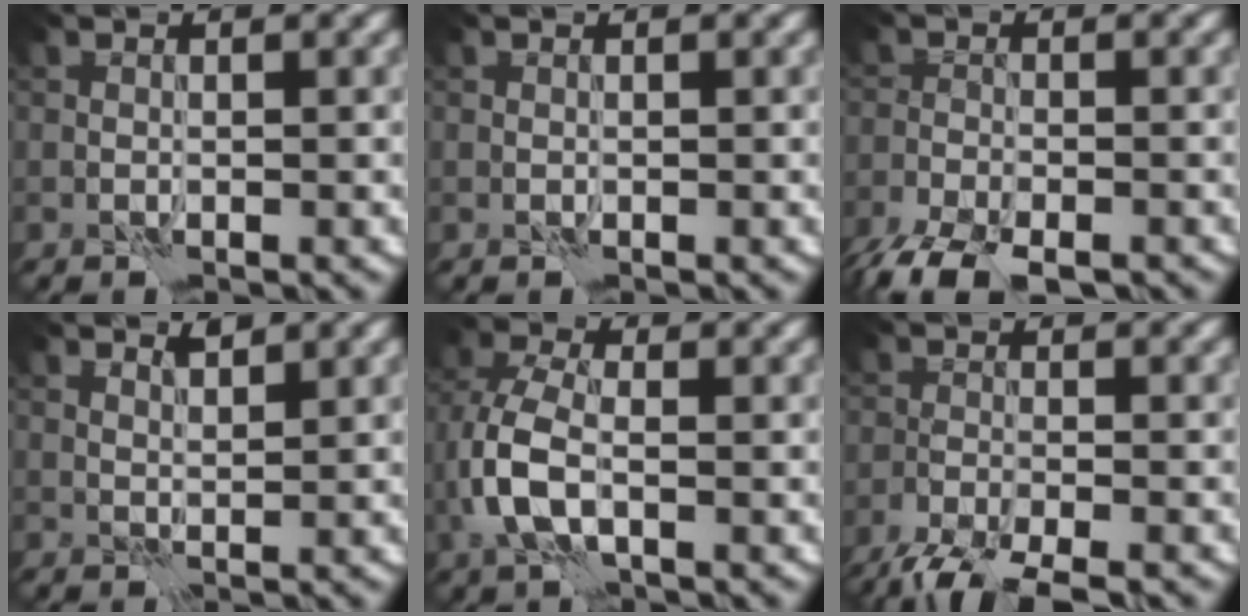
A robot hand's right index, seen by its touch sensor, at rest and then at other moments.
{"total": 0.0}
{"total": 6.5, "force": [-5.2, 2.3, 3.1], "torque": [-0.056, -0.031, -0.092]}
{"total": 1.3, "force": [1.2, 0.2, 0.3], "torque": [-0.008, -0.003, 0.022]}
{"total": 5.1, "force": [-1.0, 3.0, 4.1], "torque": [-0.104, 0.003, -0.029]}
{"total": 6.5, "force": [-5.4, 1.3, 3.3], "torque": [-0.061, -0.026, -0.095]}